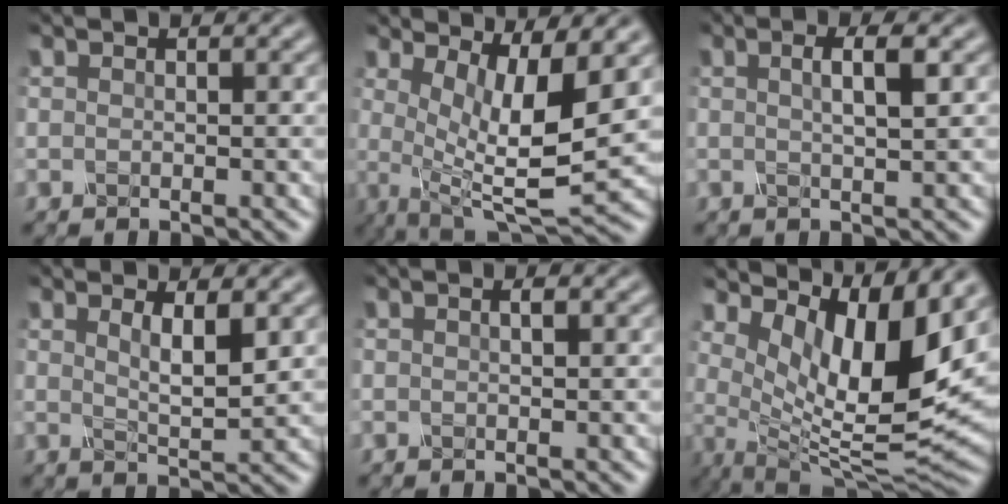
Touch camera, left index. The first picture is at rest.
{"total": 8.5, "force": [0.9, 2.6, 8.0], "torque": [-0.140, -0.016, 0.024]}
{"total": 2.6, "force": [0.3, 0.6, 2.5], "torque": [-0.037, 0.003, 0.008]}
{"total": 2.8, "force": [0.8, 0.6, 2.6], "torque": [-0.049, -0.009, 0.021]}
{"total": 0.7, "force": [0.0, 0.1, 0.7], "torque": [-0.008, -0.003, 0.002]}
{"total": 10.4, "force": [3.9, 3.5, 8.9], "torque": [-0.158, -0.015, 0.084]}